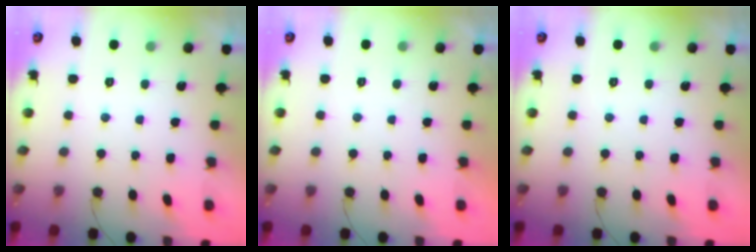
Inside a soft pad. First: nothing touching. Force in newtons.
{"total": 1.7, "press": 1.7, "slide": 0.1}
{"total": 0.0}